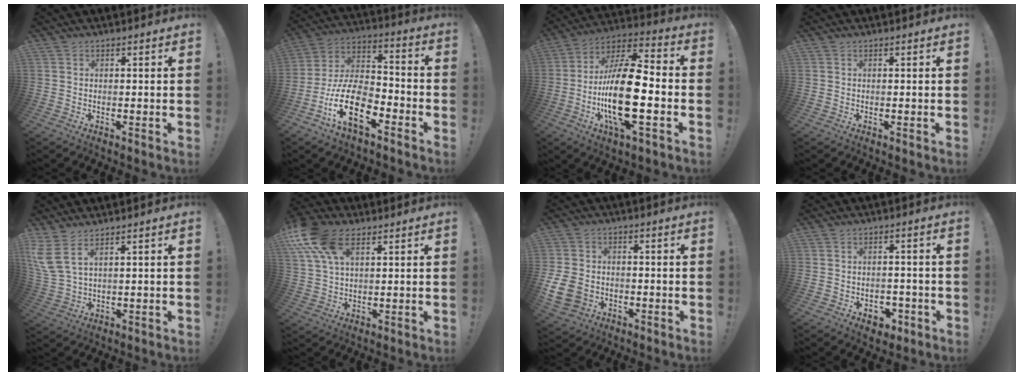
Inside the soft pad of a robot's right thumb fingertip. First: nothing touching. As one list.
[{"total": 18.7, "force": [-9.4, 9.4, 13.2], "torque": [-0.249, 0.051, -0.157]}, {"total": 22.6, "force": [-4.7, 7.9, 20.6], "torque": [-0.405, 0.017, -0.079]}, {"total": 0.0}, {"total": 6.5, "force": [4.1, 2.1, 4.6], "torque": [-0.113, -0.019, 0.081]}, {"total": 14.5, "force": [7.2, 8.1, 9.7], "torque": [-0.198, -0.022, 0.136]}, {"total": 9.7, "force": [-2.9, 7.8, 5.0], "torque": [-0.090, 0.014, -0.052]}, {"total": 4.6, "force": [-1.8, 3.8, 2.0], "torque": [-0.013, 0.013, -0.028]}]